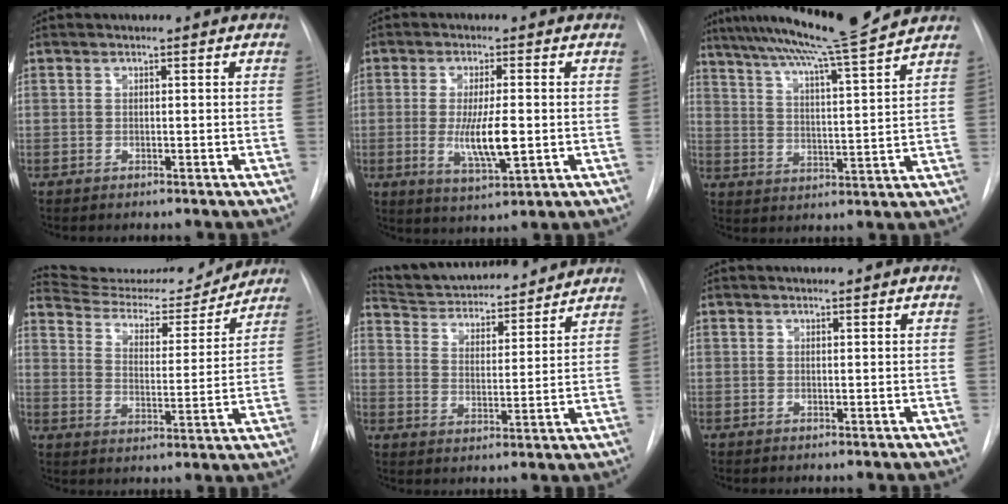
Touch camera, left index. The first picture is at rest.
{"total": 7.4, "force": [-0.7, 1.4, 7.3], "torque": [-0.138, -0.018, -0.010]}
{"total": 15.7, "force": [13.6, -1.7, 7.6], "torque": [-0.129, -0.010, 0.202]}
{"total": 15.8, "force": [15.4, 2.0, 2.8], "torque": [-0.040, -0.020, 0.222]}
{"total": 17.6, "force": [16.5, 3.3, 5.0], "torque": [-0.078, 0.012, 0.249]}
{"total": 1.1, "force": [1.0, -0.1, 0.2], "torque": [-0.005, 0.005, 0.017]}